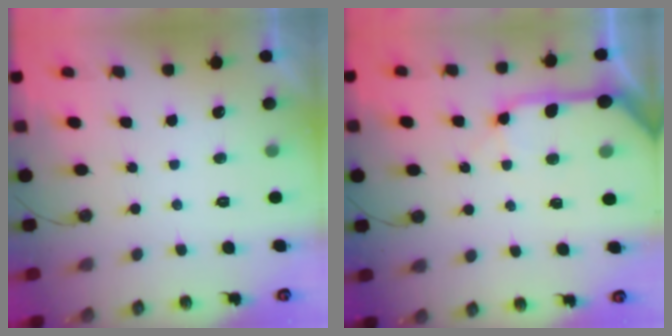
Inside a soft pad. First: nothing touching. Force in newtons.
{"total": 14.3, "press": 14.1, "slide": 2.0}